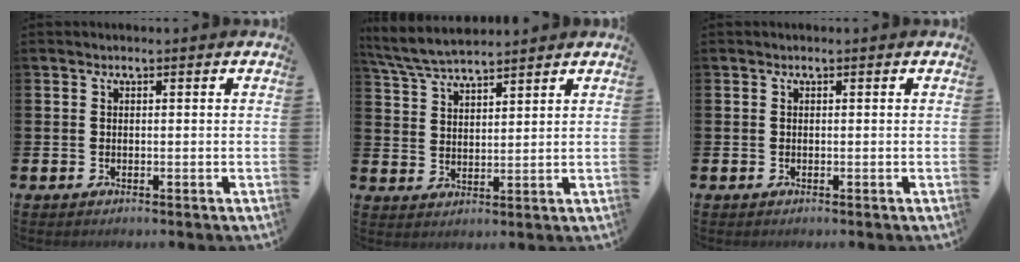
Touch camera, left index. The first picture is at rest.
{"total": 5.8, "force": [5.5, 0.8, 1.5], "torque": [-0.054, -0.019, 0.102]}
{"total": 0.0}